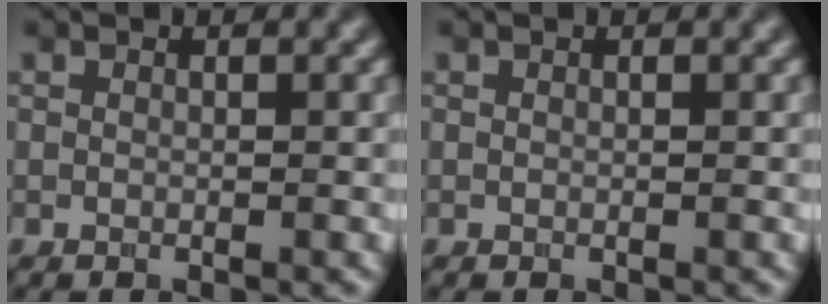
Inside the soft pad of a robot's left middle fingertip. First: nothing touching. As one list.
[{"total": 0.0}]